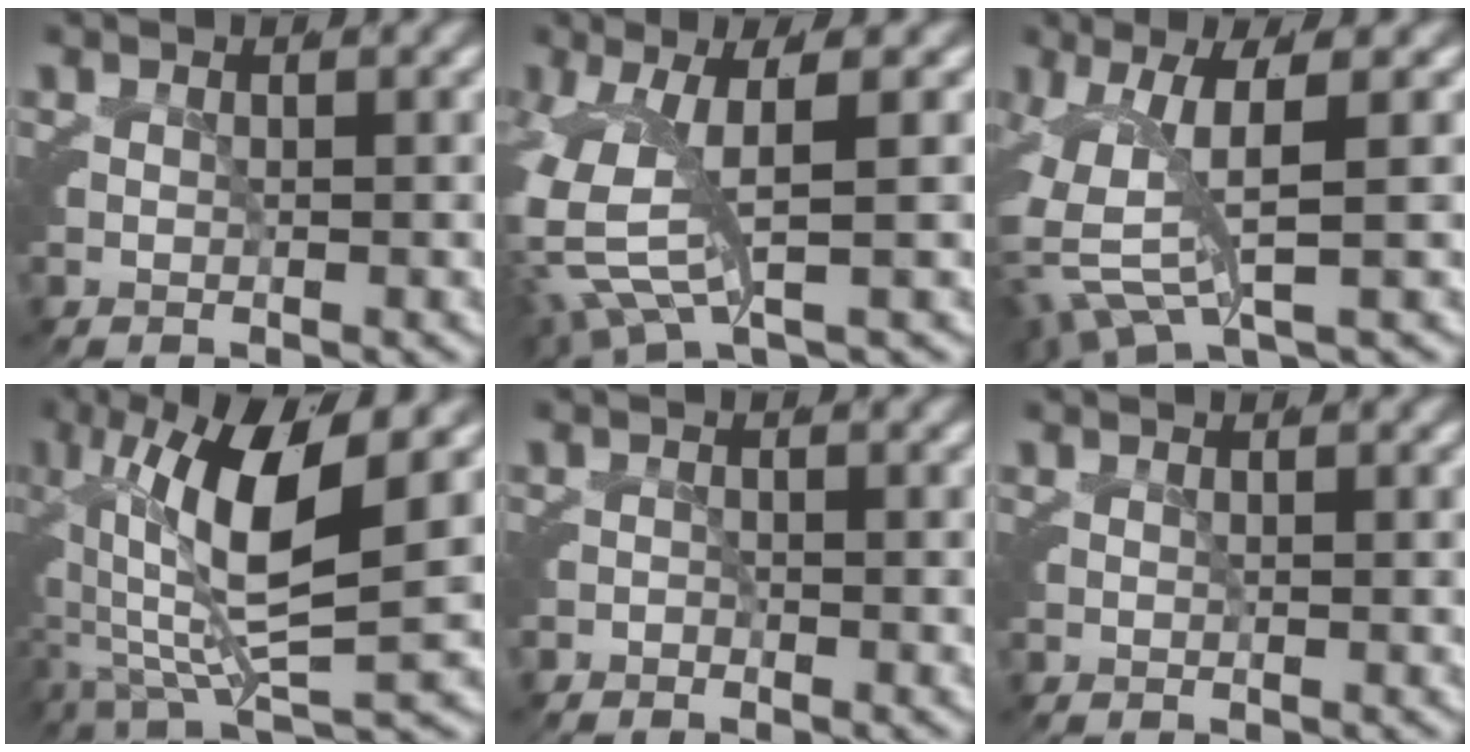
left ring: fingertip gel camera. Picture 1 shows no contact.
{"total": 7.8, "force": [-0.5, 4.5, 6.3], "torque": [-0.145, -0.011, -0.005]}
{"total": 6.8, "force": [-1.4, 4.0, 5.4], "torque": [-0.120, -0.018, -0.018]}
{"total": 9.7, "force": [0.2, 3.2, 9.2], "torque": [-0.161, 0.000, 0.004]}
{"total": 1.3, "force": [-1.1, 0.5, -0.6], "torque": [0.009, 0.002, -0.025]}
{"total": 0.0}